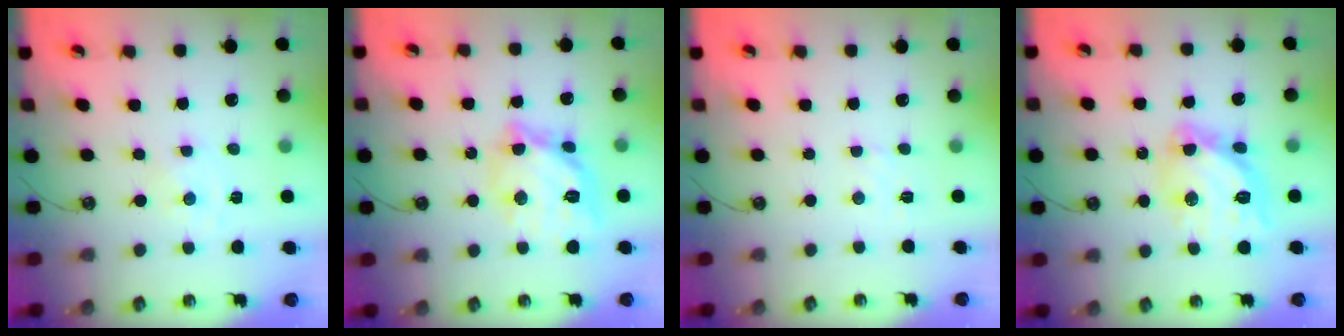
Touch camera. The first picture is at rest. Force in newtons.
{"total": 17.2, "press": 17.2, "slide": 1.2}
{"total": 3.0, "press": 3.0, "slide": 0.4}
{"total": 15.2, "press": 15.1, "slide": 1.5}